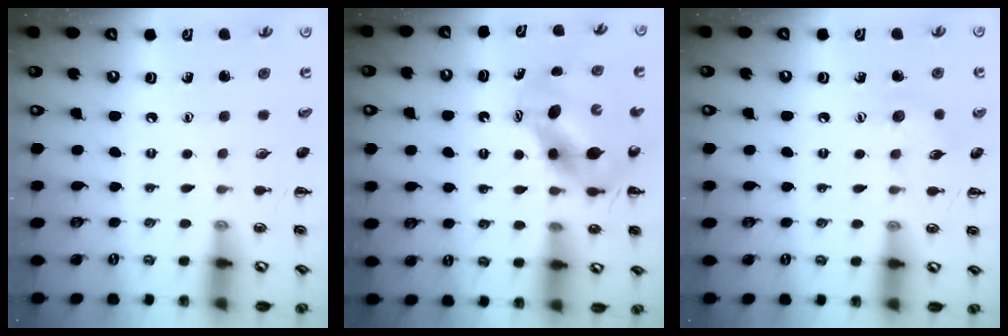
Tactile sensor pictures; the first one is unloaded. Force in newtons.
{"total": 7.2, "press": 7.1, "slide": 1.5}
{"total": 6.3, "press": 6.1, "slide": 1.5}